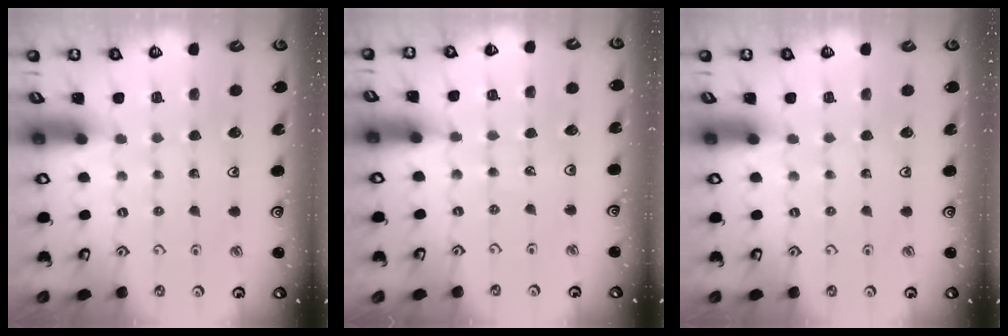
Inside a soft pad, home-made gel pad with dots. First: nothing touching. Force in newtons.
{"total": 4.2, "press": 3.8, "slide": 1.8}
{"total": 0.0}